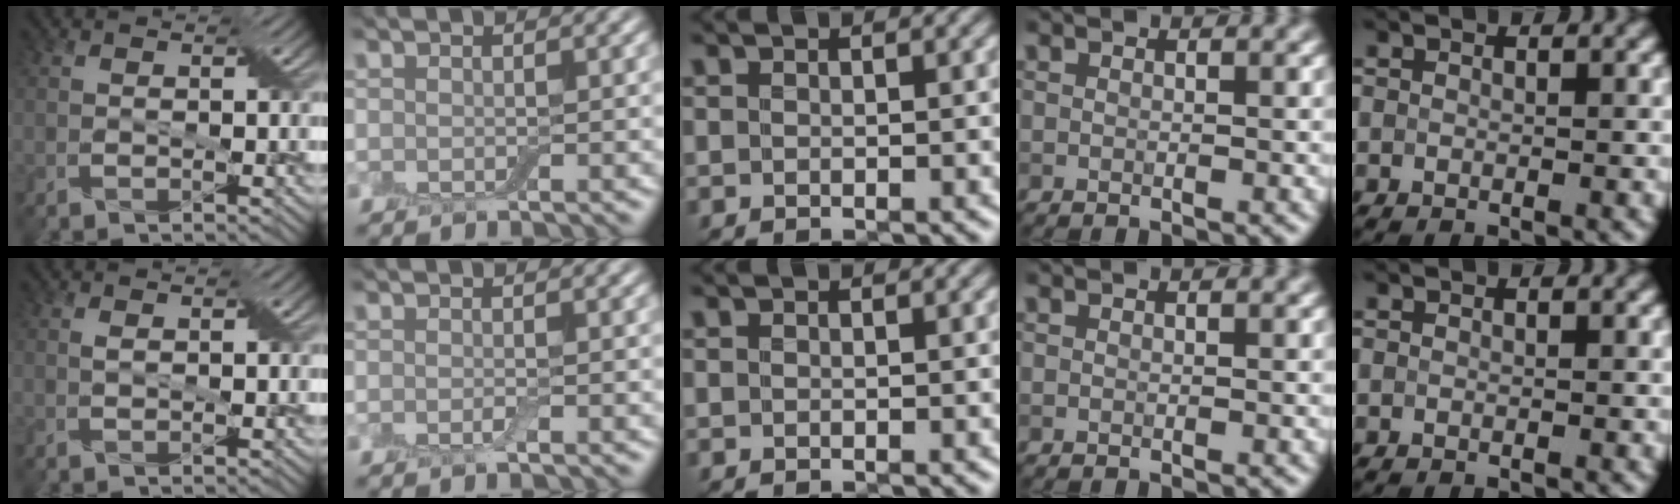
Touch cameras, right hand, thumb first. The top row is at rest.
{"thumb": {"total": 0.8, "force": [0.3, 0.3, 0.6], "torque": [-0.018, 0.003, 0.007]}, "index": {"total": 0.6, "force": [-0.2, 0.1, 0.5], "torque": [-0.012, -0.003, -0.006]}}